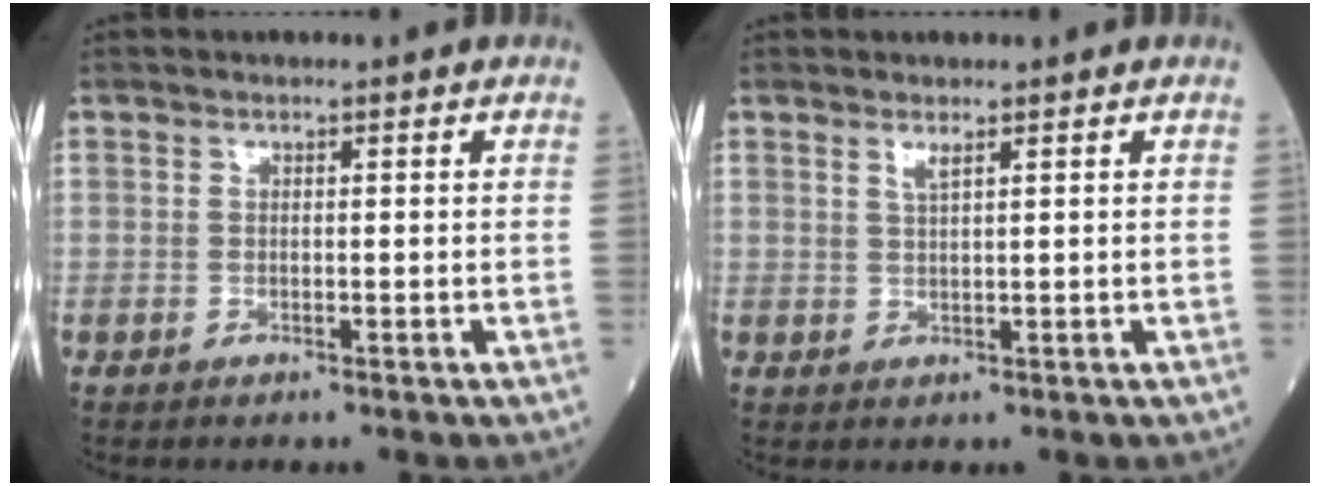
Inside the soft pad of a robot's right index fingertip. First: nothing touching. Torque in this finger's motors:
{"motor_torque": [0.00, 0.00, 0.00, 0.02]}